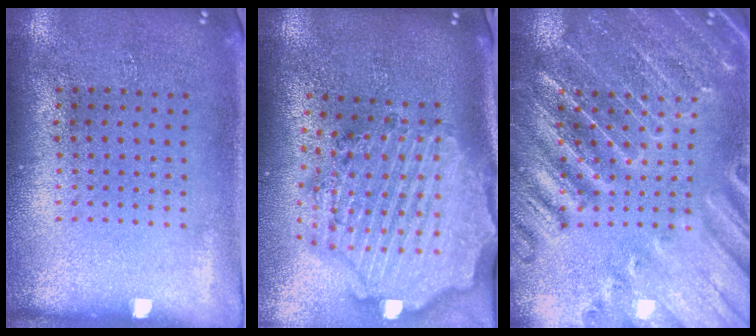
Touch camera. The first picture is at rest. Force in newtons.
{"total": 3.9, "press": 3.2, "slide": 2.2}
{"total": 3.5, "press": 3.4, "slide": 0.9}